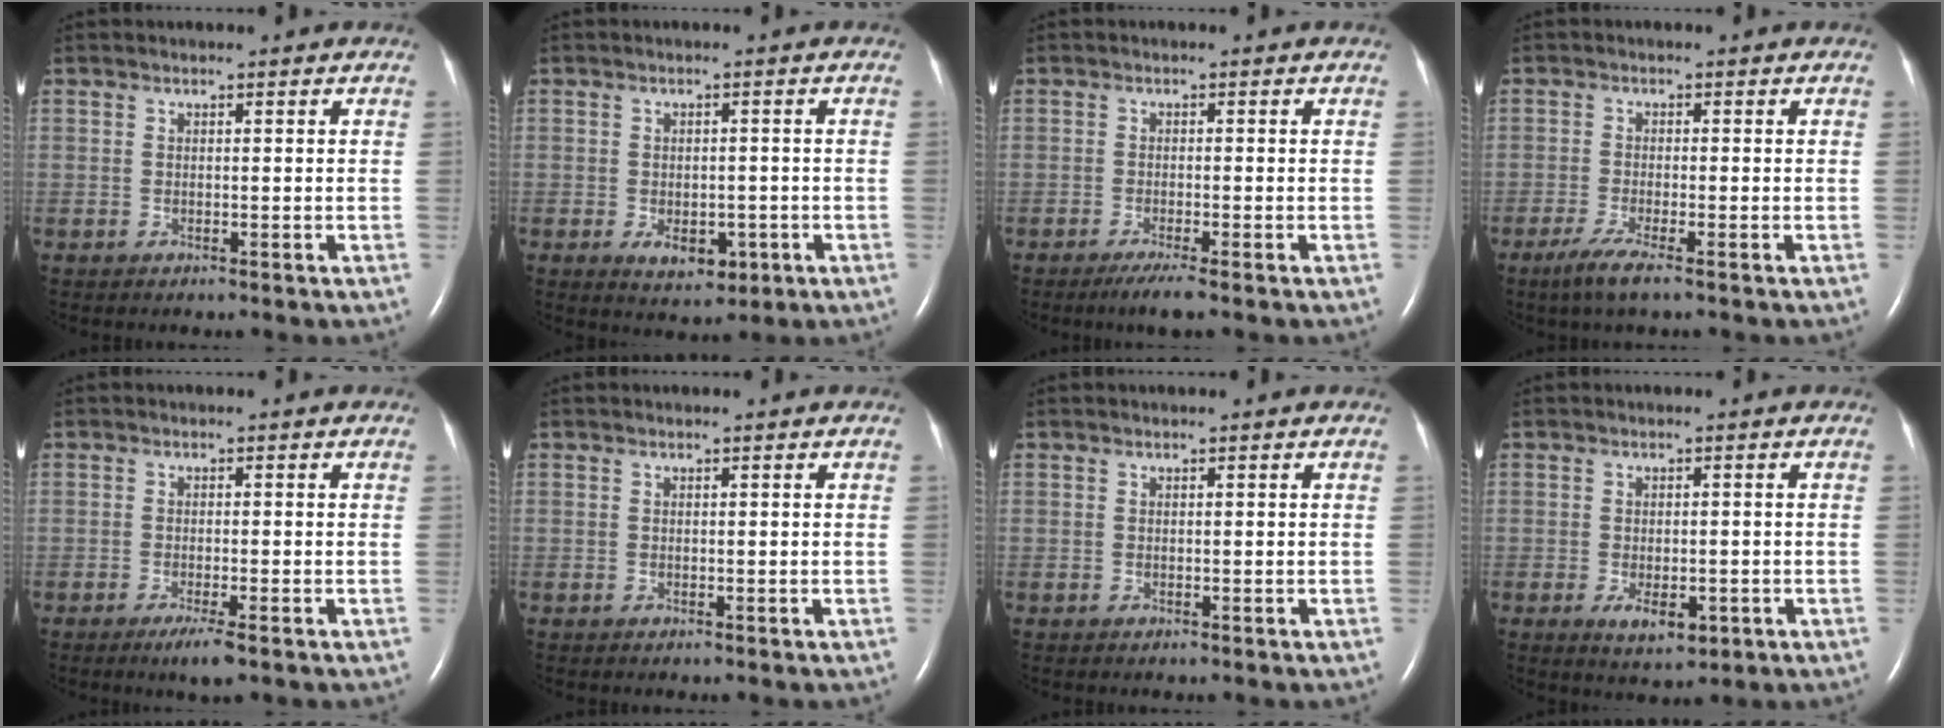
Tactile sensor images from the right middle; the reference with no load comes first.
{"total": 4.7, "force": [-1.8, 2.8, 3.4], "torque": [-0.045, -0.001, -0.013]}
{"total": 3.0, "force": [-2.0, -0.2, 2.1], "torque": [-0.041, -0.010, -0.038]}
{"total": 3.6, "force": [-2.3, 0.0, 2.7], "torque": [-0.063, -0.013, -0.048]}
{"total": 2.9, "force": [-1.8, 0.0, 2.3], "torque": [-0.042, -0.009, -0.031]}
{"total": 0.0}
{"total": 0.0}
{"total": 4.2, "force": [-1.6, 1.9, 3.4], "torque": [-0.055, -0.005, -0.013]}